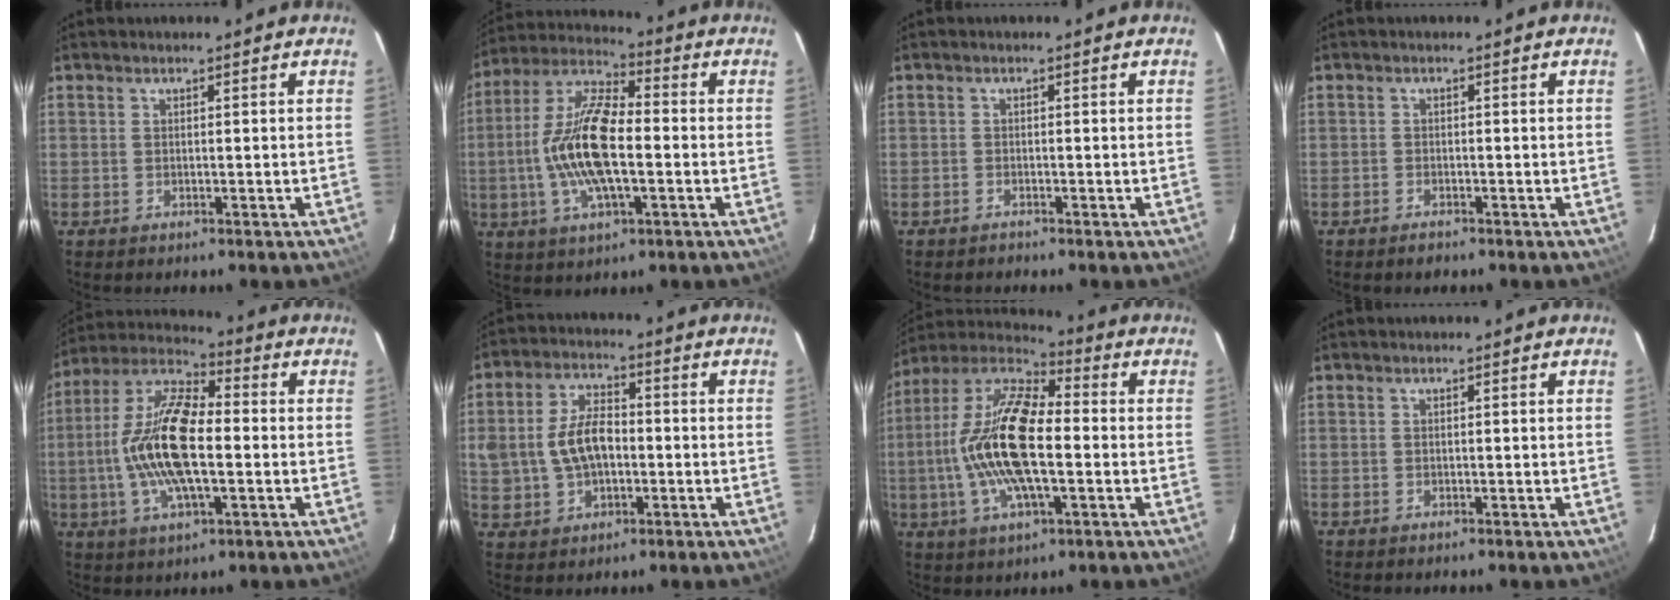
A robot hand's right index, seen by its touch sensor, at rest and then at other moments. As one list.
[{"total": 15.6, "force": [-1.9, 5.8, 14.3], "torque": [-0.290, 0.006, -0.043]}, {"total": 0.9, "force": [-0.8, 0.3, -0.2], "torque": [0.002, 0.004, -0.016]}, {"total": 1.5, "force": [-1.3, 0.7, 0.4], "torque": [-0.011, 0.001, -0.024]}, {"total": 16.8, "force": [-1.4, 6.4, 15.4], "torque": [-0.306, 0.007, -0.036]}, {"total": 9.8, "force": [-0.4, 6.4, 7.4], "torque": [-0.153, 0.015, 0.001]}, {"total": 19.2, "force": [-1.6, 7.4, 17.6], "torque": [-0.348, 0.004, -0.043]}, {"total": 0.0}]